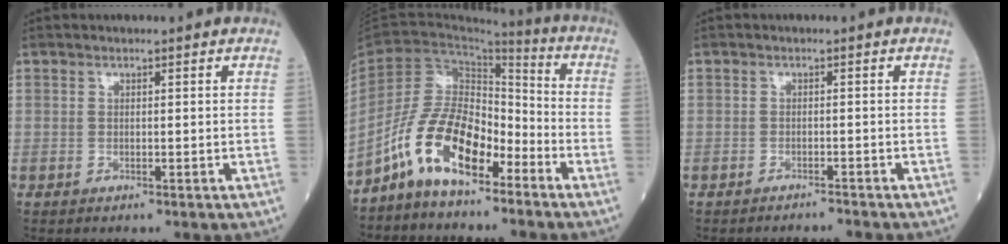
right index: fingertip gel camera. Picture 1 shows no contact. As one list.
[{"total": 11.4, "force": [-7.2, 4.8, 7.4], "torque": [-0.159, 0.016, -0.139]}, {"total": 1.7, "force": [-1.6, -0.2, -0.6], "torque": [0.015, -0.006, -0.021]}]